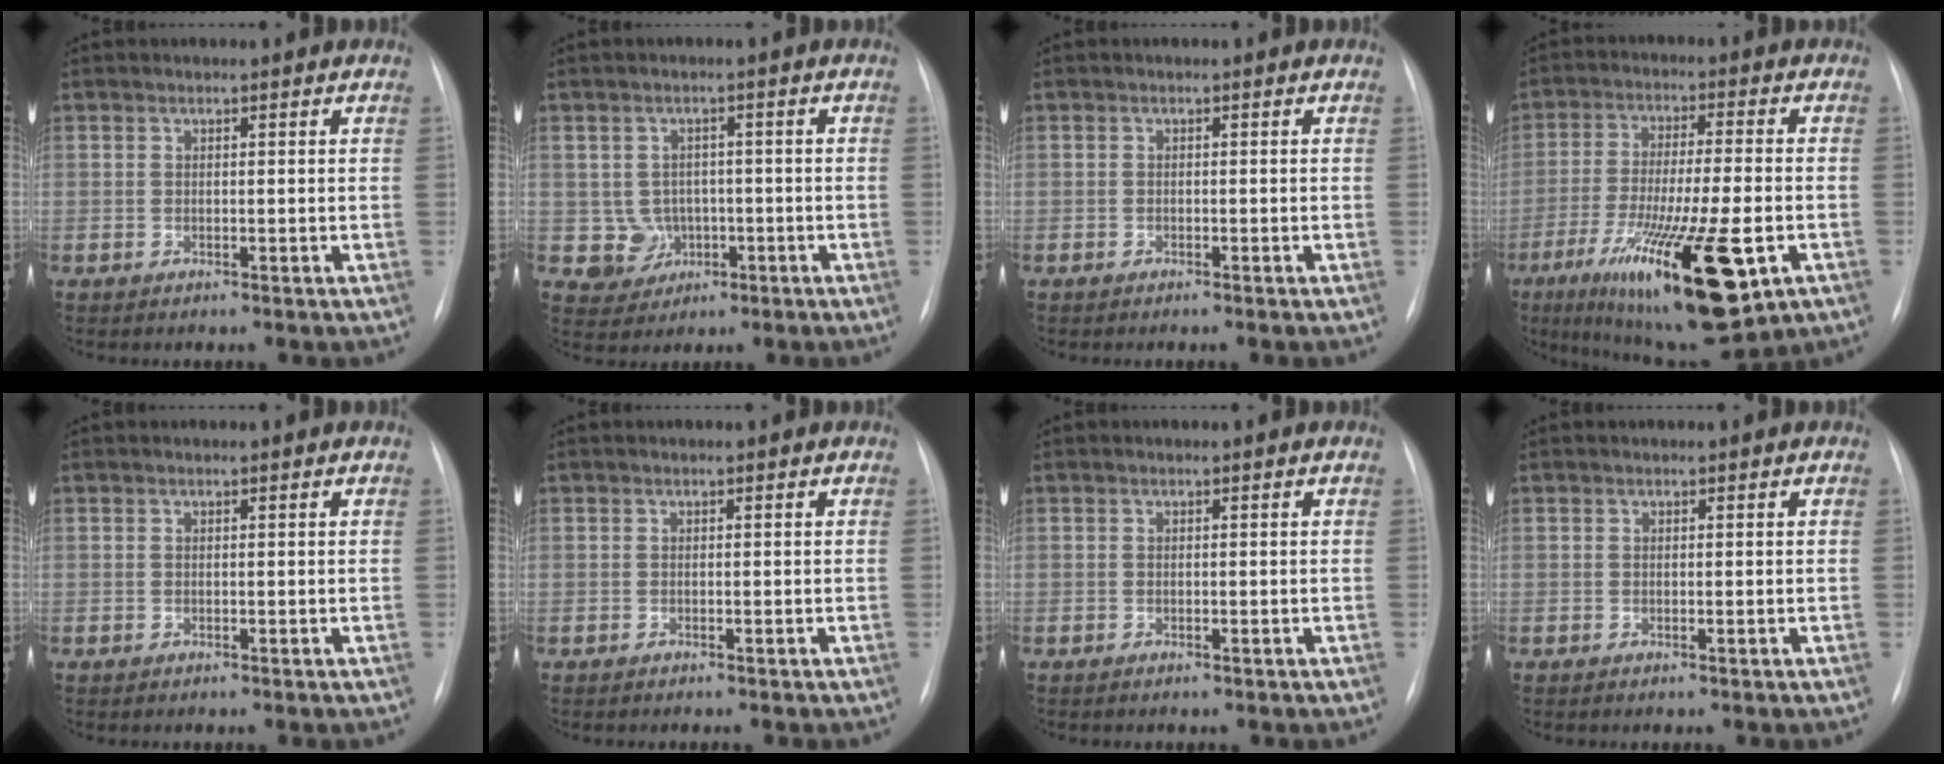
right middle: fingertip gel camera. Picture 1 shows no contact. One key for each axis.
{"total": 4.4, "fx": -0.8, "fy": 4.3, "fz": 0.6, "tx": -0.002, "ty": 0.010, "tz": -0.004}
{"total": 0.7, "fx": -0.5, "fy": -0.3, "fz": 0.3, "tx": -0.007, "ty": 0.000, "tz": -0.011}
{"total": 21.1, "fx": -9.0, "fy": 4.3, "fz": 18.7, "tx": -0.299, "ty": -0.040, "tz": -0.132}
{"total": 0.0}
{"total": 0.0}
{"total": 0.0}
{"total": 0.0}